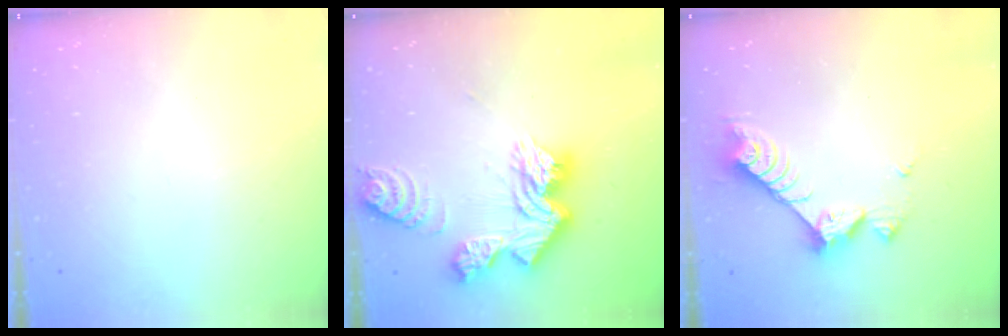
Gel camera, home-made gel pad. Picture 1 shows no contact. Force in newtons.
{"total": 20.1, "press": 20.0, "slide": 1.8}
{"total": 8.6, "press": 8.6, "slide": 0.2}